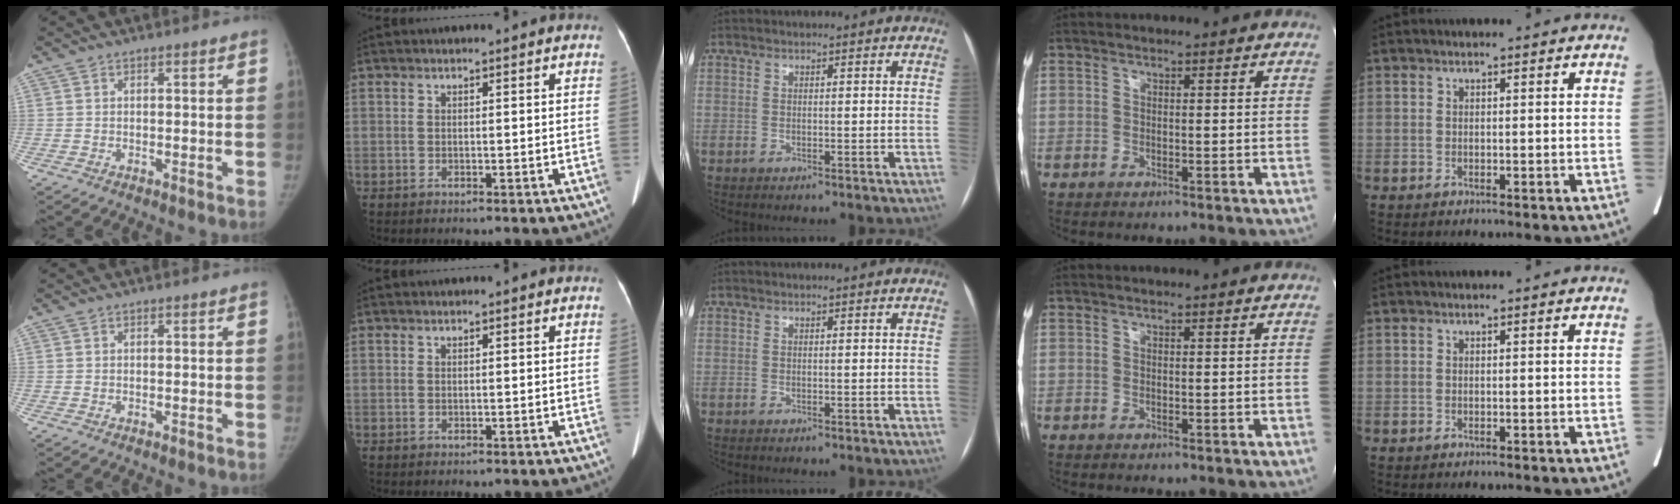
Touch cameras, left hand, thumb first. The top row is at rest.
{}